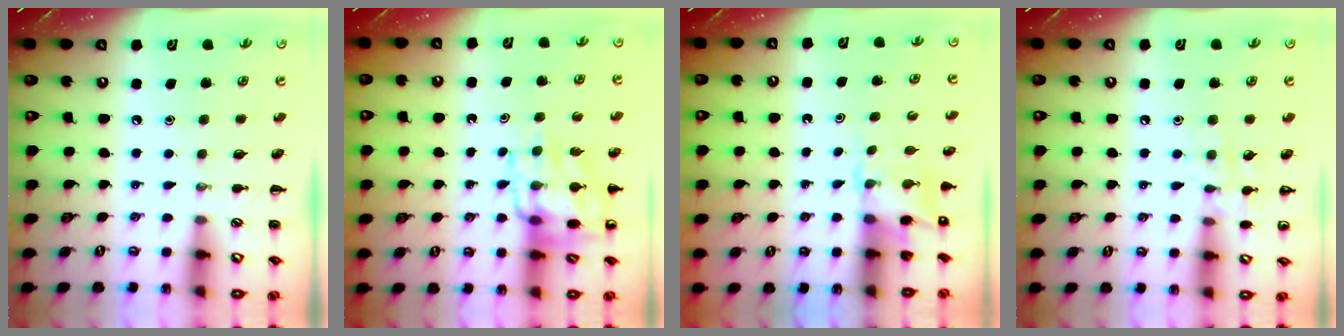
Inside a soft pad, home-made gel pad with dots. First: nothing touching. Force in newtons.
{"total": 12.5, "press": 12.3, "slide": 2.5}
{"total": 3.6, "press": 3.6, "slide": 0.7}
{"total": 6.9, "press": 6.7, "slide": 1.7}